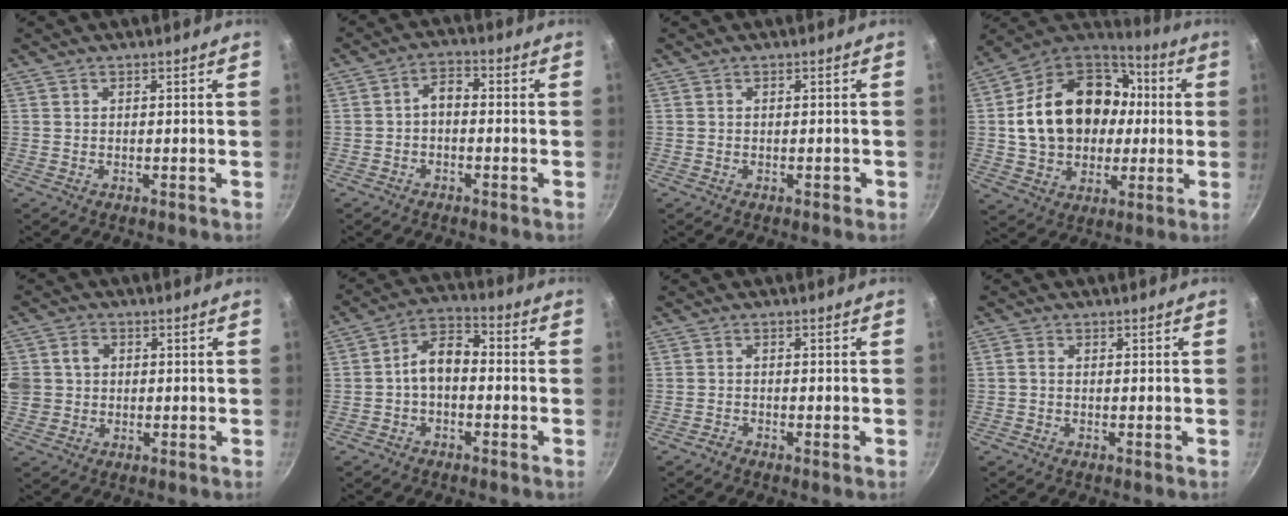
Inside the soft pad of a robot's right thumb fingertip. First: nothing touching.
{"total": 4.6, "force": [-1.4, 2.6, 3.6], "torque": [-0.061, 0.034, -0.028]}
{"total": 0.9, "force": [-0.4, 0.6, 0.5], "torque": [-0.002, 0.006, -0.004]}
{"total": 24.5, "force": [1.7, 18.8, 15.7], "torque": [-0.255, 0.044, 0.037]}
{"total": 6.9, "force": [0.7, 6.2, 2.9], "torque": [-0.044, 0.008, 0.011]}
{"total": 7.2, "force": [-1.3, 4.4, 5.5], "torque": [-0.081, 0.039, -0.034]}
{"total": 1.0, "force": [-0.9, 0.2, 0.4], "torque": [-0.020, 0.008, -0.021]}
{"total": 1.1, "force": [-0.2, 0.8, 0.7], "torque": [-0.015, 0.005, -0.006]}